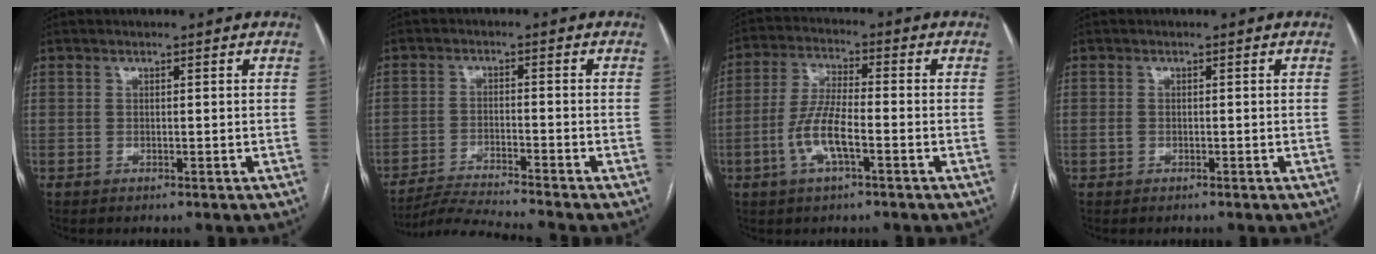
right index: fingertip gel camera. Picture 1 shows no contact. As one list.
[{"total": 8.1, "force": [-7.5, -2.2, 2.1], "torque": [-0.027, -0.017, -0.135]}, {"total": 8.0, "force": [-2.7, 1.8, 7.3], "torque": [-0.154, 0.004, -0.056]}, {"total": 0.6, "force": [-0.3, 0.4, 0.3], "torque": [-0.009, 0.001, -0.005]}]